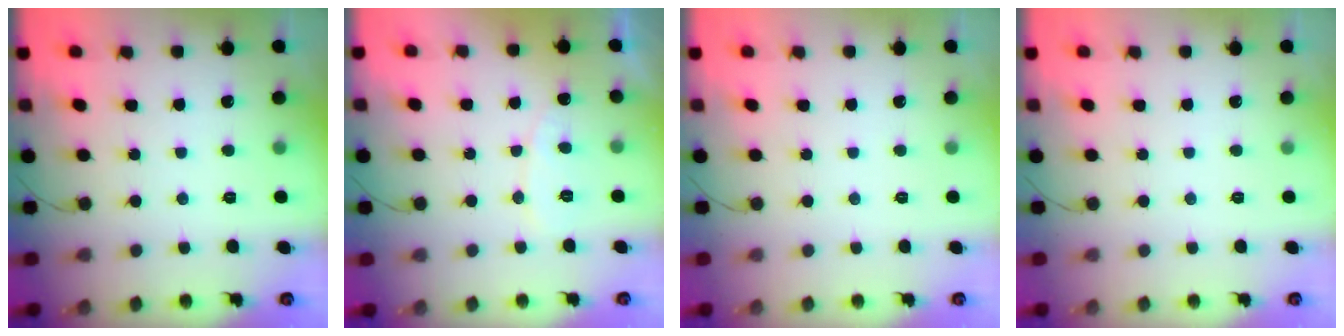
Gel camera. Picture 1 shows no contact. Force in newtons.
{"total": 5.5, "press": 5.5, "slide": 0.2}
{"total": 0.0}
{"total": 0.0}